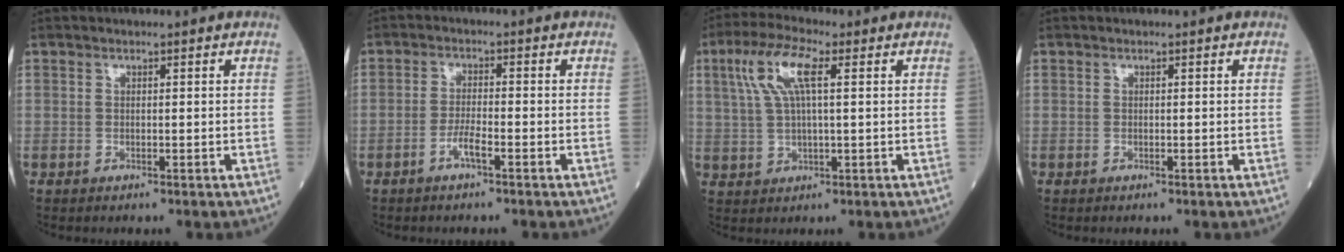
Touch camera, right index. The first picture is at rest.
{"total": 2.8, "force": [-1.7, 0.2, 2.2], "torque": [-0.044, 0.000, -0.034]}
{"total": 8.1, "force": [2.8, 1.8, 7.4], "torque": [-0.161, 0.022, 0.055]}
{"total": 0.0}